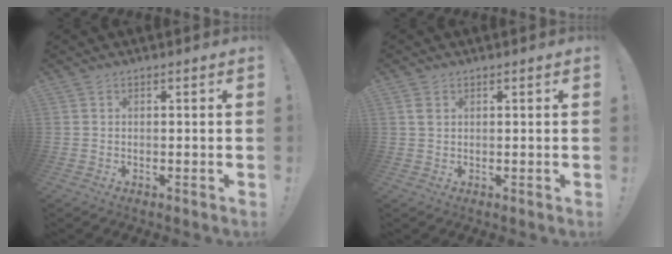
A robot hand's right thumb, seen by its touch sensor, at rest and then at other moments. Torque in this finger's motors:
{"motor_torque": [-0.13, 0.02, -0.11, 0.05, 0.00]}